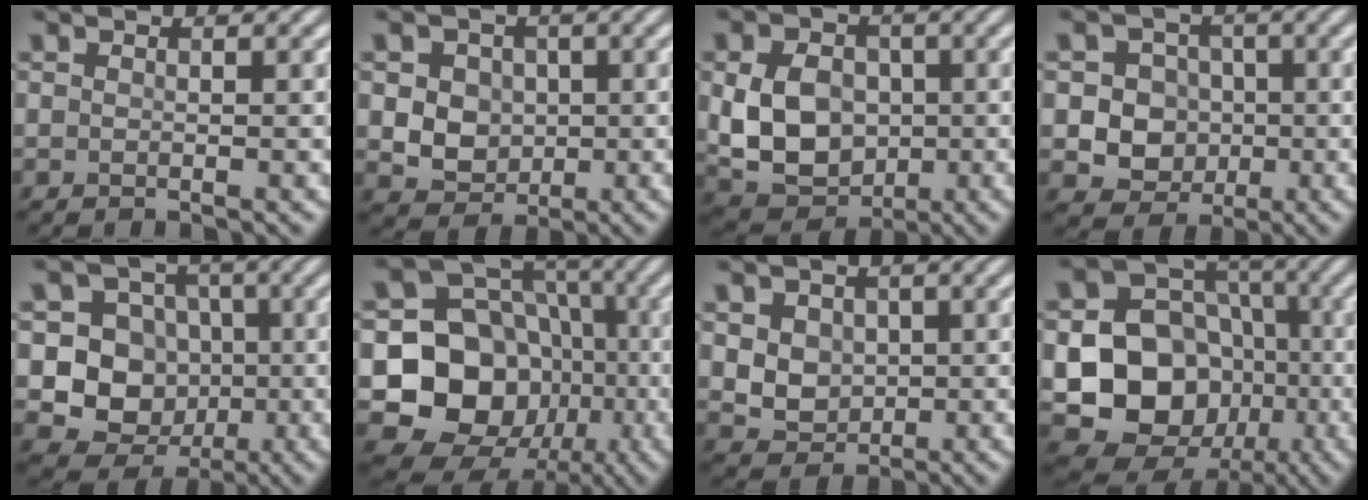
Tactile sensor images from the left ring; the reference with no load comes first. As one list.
[{"total": 5.6, "force": [0.9, 4.8, 2.7], "torque": [-0.043, 0.013, 0.011]}, {"total": 7.7, "force": [-0.3, 6.0, 4.9], "torque": [-0.102, -0.006, -0.008]}, {"total": 5.9, "force": [-0.5, 5.4, 2.1], "torque": [-0.021, 0.018, -0.032]}, {"total": 8.6, "force": [-0.7, 8.0, 3.1], "torque": [-0.044, 0.010, -0.034]}, {"total": 14.1, "force": [-2.7, 11.9, 7.2], "torque": [-0.126, -0.013, -0.066]}, {"total": 5.0, "force": [1.2, 4.2, 2.5], "torque": [-0.051, 0.010, 0.023]}, {"total": 14.7, "force": [-2.9, 12.5, 7.0], "torque": [-0.129, -0.016, -0.069]}]